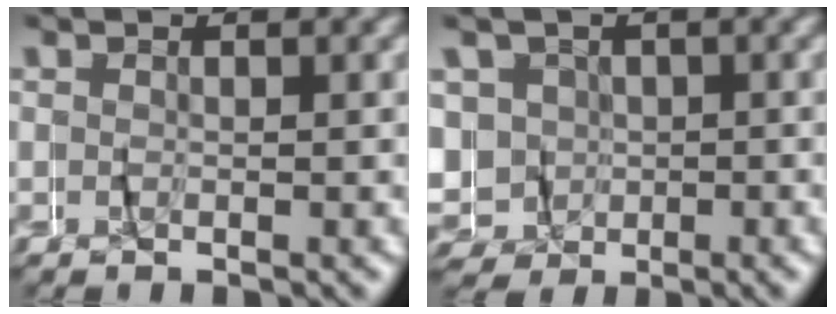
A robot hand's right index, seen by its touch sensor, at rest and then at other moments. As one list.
[{"total": 7.9, "force": [-1.0, 7.7, 1.4], "torque": [-0.063, -0.021, -0.017]}]